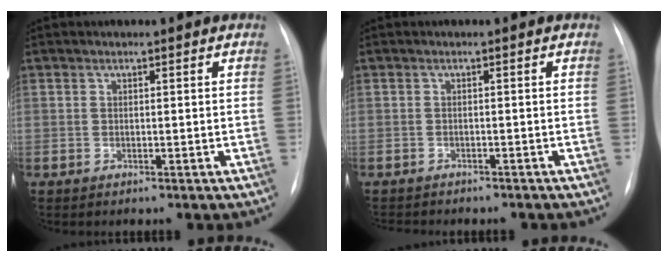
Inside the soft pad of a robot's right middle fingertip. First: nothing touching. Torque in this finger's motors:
{"motor_torque": [0.66, -0.64, 0.12, 0.06]}